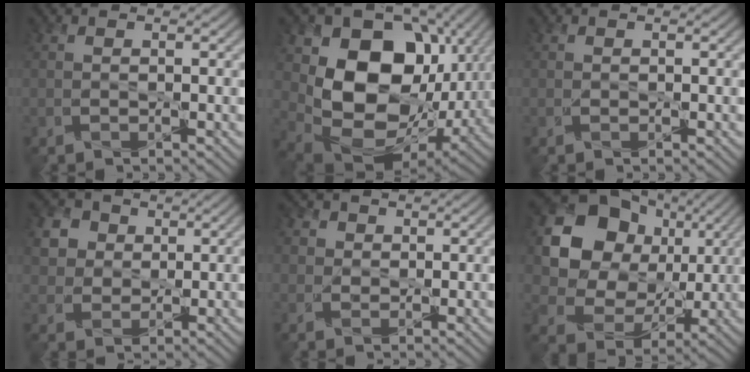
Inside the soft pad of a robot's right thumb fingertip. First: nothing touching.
{"total": 16.6, "force": [2.4, 12.4, 10.8], "torque": [-0.204, -0.031, 0.057]}
{"total": 0.0}
{"total": 5.2, "force": [1.7, 4.5, 2.0], "torque": [-0.073, 0.002, 0.028]}
{"total": 3.2, "force": [1.2, 2.8, 1.0], "torque": [-0.027, -0.002, 0.006]}
{"total": 14.1, "force": [3.7, 11.4, 7.3], "torque": [-0.167, 0.008, 0.063]}